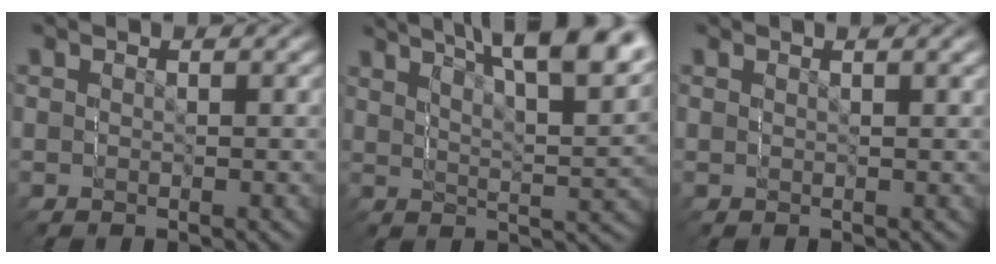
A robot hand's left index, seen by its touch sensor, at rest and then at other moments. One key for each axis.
{"total": 8.8, "fx": 6.7, "fy": 1.9, "fz": 5.4, "tx": -0.073, "ty": 0.047, "tz": 0.079}
{"total": 0.8, "fx": 0.1, "fy": -0.8, "fz": -0.1, "tx": 0.000, "ty": 0.010, "tz": 0.000}